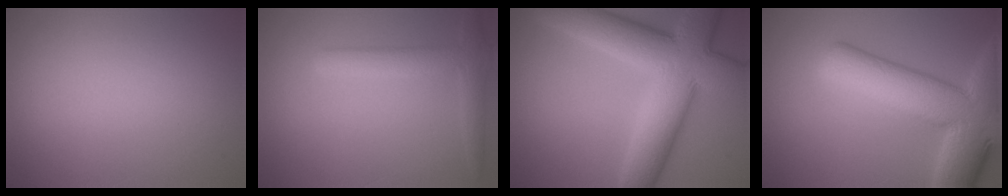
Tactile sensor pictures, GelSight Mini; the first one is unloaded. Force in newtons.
{"total": 3.0, "press": 3.0, "slide": 0.1}
{"total": 11.4, "press": 11.4, "slide": 0.7}
{"total": 10.5, "press": 10.5, "slide": 0.8}